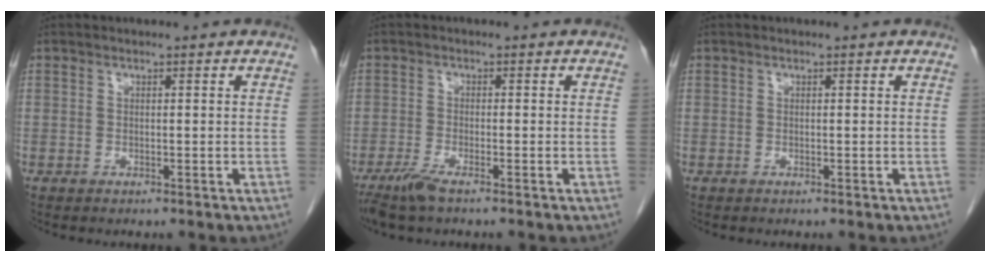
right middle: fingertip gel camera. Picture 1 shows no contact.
{"total": 3.4, "force": [-2.5, 0.2, 2.3], "torque": [-0.053, -0.010, -0.053]}
{"total": 0.0}